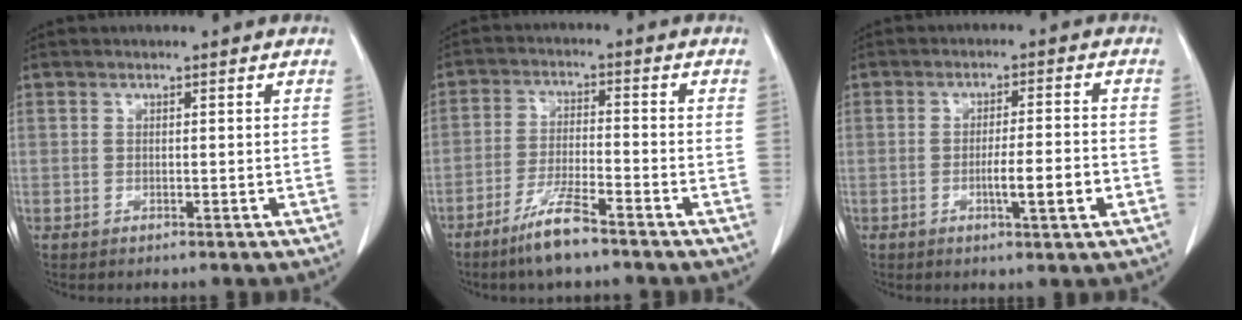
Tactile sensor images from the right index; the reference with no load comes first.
{"total": 6.9, "force": [-5.1, 0.5, 4.7], "torque": [-0.099, -0.013, -0.098]}
{"total": 6.0, "force": [-1.9, 0.3, 5.7], "torque": [-0.088, -0.004, -0.028]}